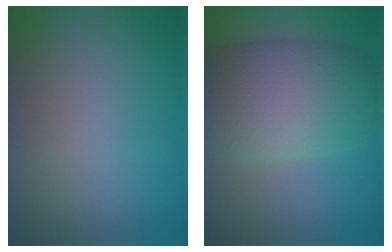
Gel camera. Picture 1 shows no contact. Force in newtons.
{"total": 9.0, "press": 9.0, "slide": 0.4}